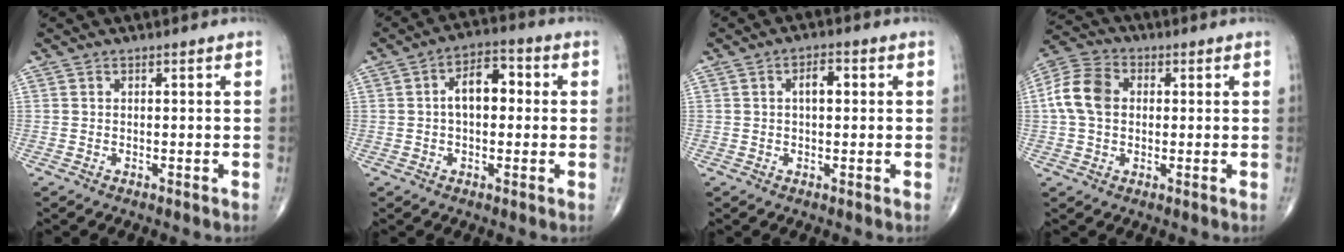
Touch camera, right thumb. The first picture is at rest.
{"total": 7.7, "force": [0.6, 4.4, 6.3], "torque": [-0.085, 0.023, 0.000]}
{"total": 3.5, "force": [0.6, 1.7, 3.0], "torque": [-0.041, 0.008, 0.006]}
{"total": 9.2, "force": [0.8, 6.8, 6.2], "torque": [-0.121, 0.023, 0.007]}